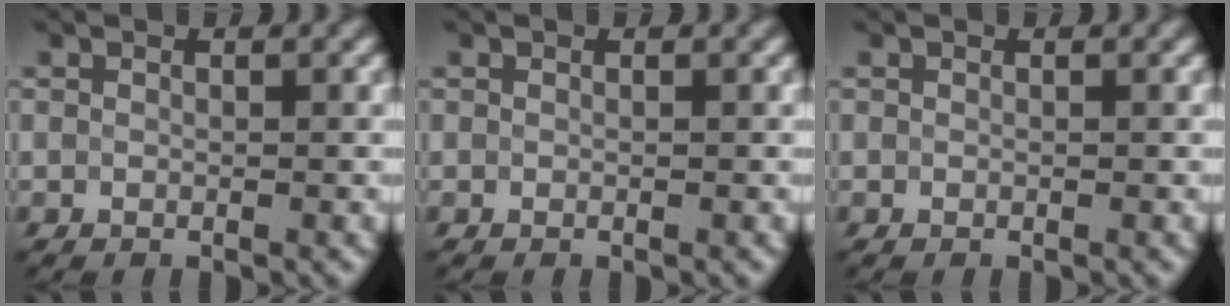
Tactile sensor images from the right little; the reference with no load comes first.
{"total": 0.0}
{"total": 0.0}